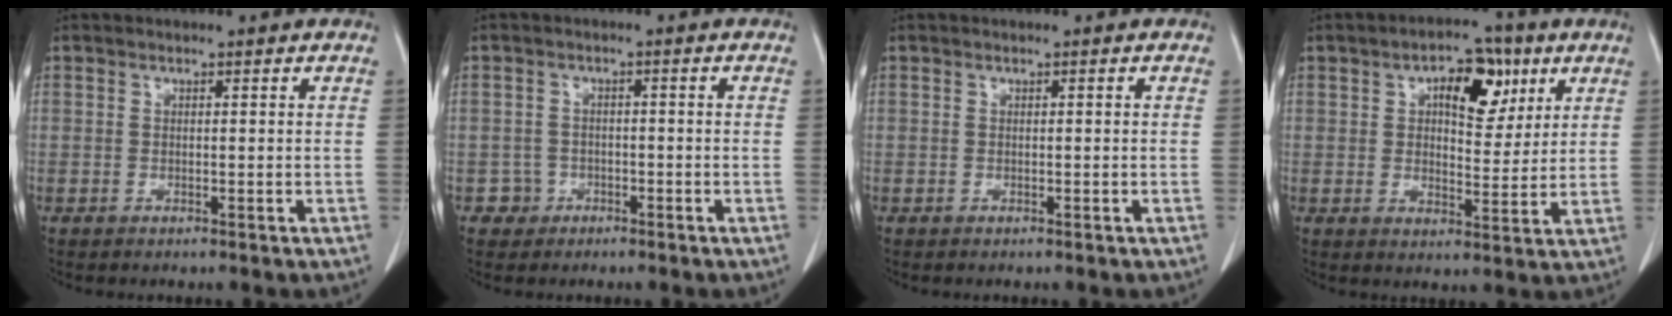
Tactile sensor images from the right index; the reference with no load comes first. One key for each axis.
{"total": 2.6, "fx": -1.3, "fy": 2.3, "fz": -0.4, "tx": 0.014, "ty": 0.013, "tz": -0.027}
{"total": 0.0}
{"total": 9.3, "fx": 4.0, "fy": 4.4, "fz": 7.2, "tx": -0.101, "ty": 0.018, "tz": 0.059}